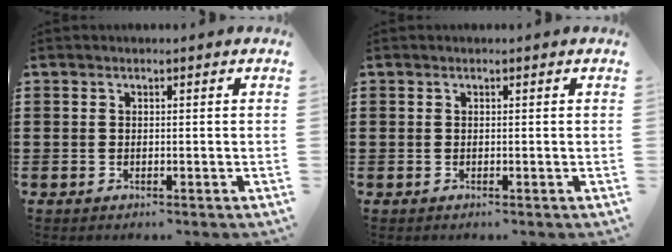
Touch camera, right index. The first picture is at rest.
{"total": 0.0}